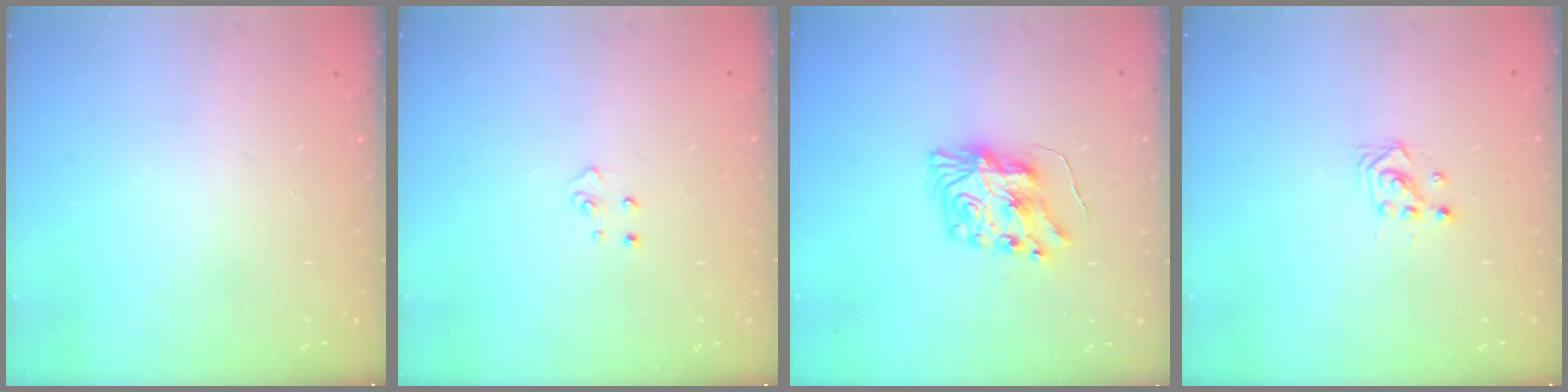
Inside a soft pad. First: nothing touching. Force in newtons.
{"total": 4.7, "press": 4.6, "slide": 0.4}
{"total": 8.5, "press": 8.5, "slide": 0.4}
{"total": 2.9, "press": 2.9, "slide": 0.3}